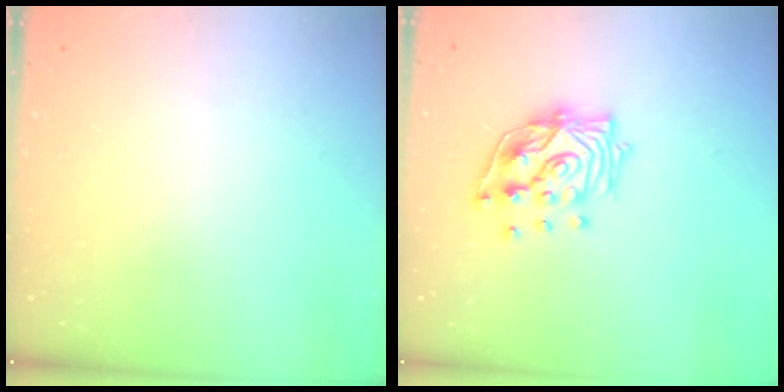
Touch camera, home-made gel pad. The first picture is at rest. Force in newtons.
{"total": 14.2, "press": 14.1, "slide": 1.9}